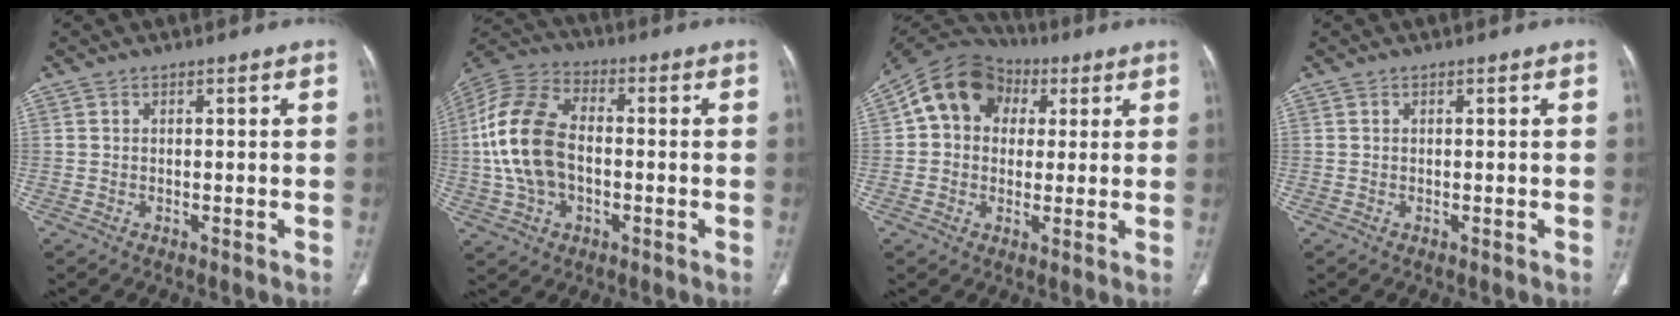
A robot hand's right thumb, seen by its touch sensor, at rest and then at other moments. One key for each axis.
{"total": 16.2, "fx": -0.8, "fy": 10.4, "fz": 12.3, "tx": -0.253, "ty": 0.029, "tz": -0.017}
{"total": 12.9, "fx": 3.1, "fy": 10.5, "fz": 6.8, "tx": -0.100, "ty": 0.024, "tz": 0.043}
{"total": 0.0}